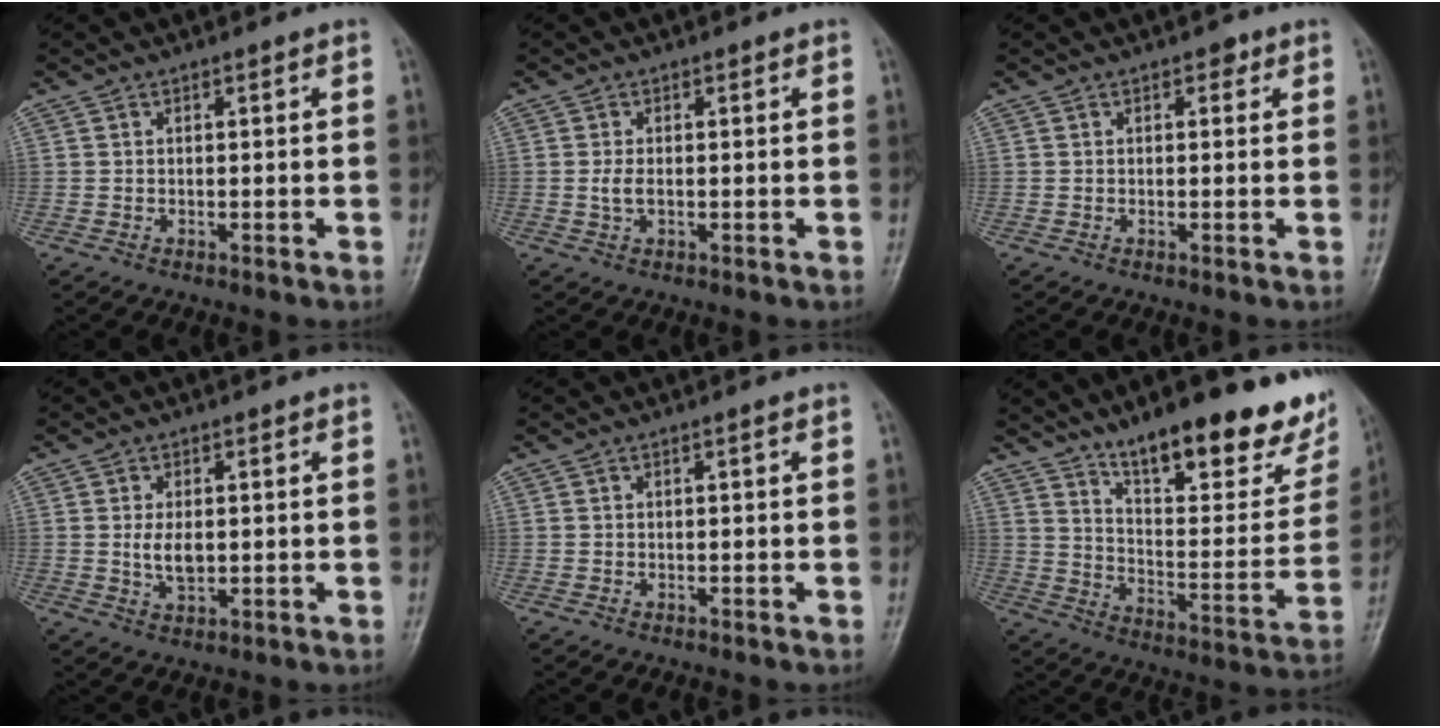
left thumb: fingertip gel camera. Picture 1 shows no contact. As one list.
[{"total": 2.1, "force": [-0.1, 1.2, 1.7], "torque": [-0.037, -0.003, -0.004]}, {"total": 1.4, "force": [0.7, 1.0, 0.7], "torque": [0.005, 0.000, 0.003]}, {"total": 4.3, "force": [0.2, 2.5, 3.4], "torque": [-0.059, -0.008, 0.007]}, {"total": 0.0}, {"total": 25.2, "force": [17.3, 7.9, 16.5], "torque": [-0.184, -0.094, 0.259]}]